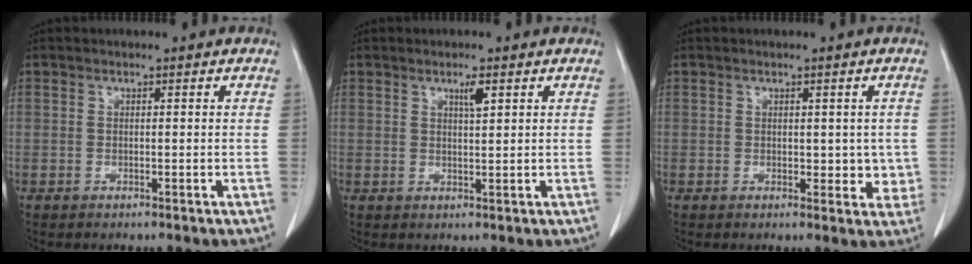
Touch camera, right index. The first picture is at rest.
{"total": 2.1, "force": [1.1, 0.2, 1.8], "torque": [-0.033, -0.002, 0.020]}
{"total": 3.7, "force": [0.1, 2.4, 2.8], "torque": [-0.016, -0.001, 0.005]}